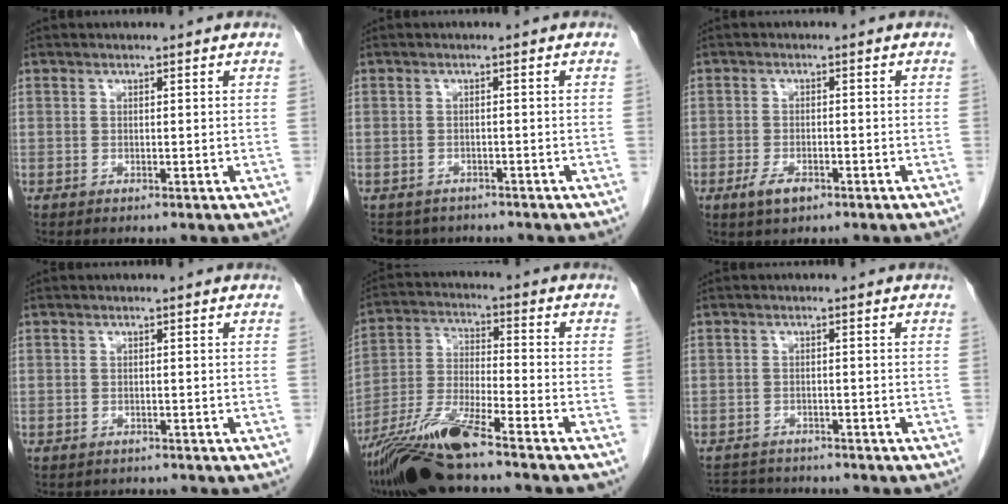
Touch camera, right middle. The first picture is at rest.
{"total": 5.2, "force": [-4.5, 2.7, 0.4], "torque": [0.002, -0.001, -0.061]}
{"total": 3.2, "force": [-1.8, 1.4, 2.2], "torque": [-0.046, -0.001, -0.028]}
{"total": 2.6, "force": [-2.3, 1.3, 0.0], "torque": [-0.007, 0.001, -0.034]}
{"total": 13.6, "force": [-10.4, 0.5, 8.8], "torque": [-0.180, -0.022, -0.191]}
{"total": 6.9, "force": [-6.3, 2.5, 1.1], "torque": [-0.017, 0.003, -0.088]}